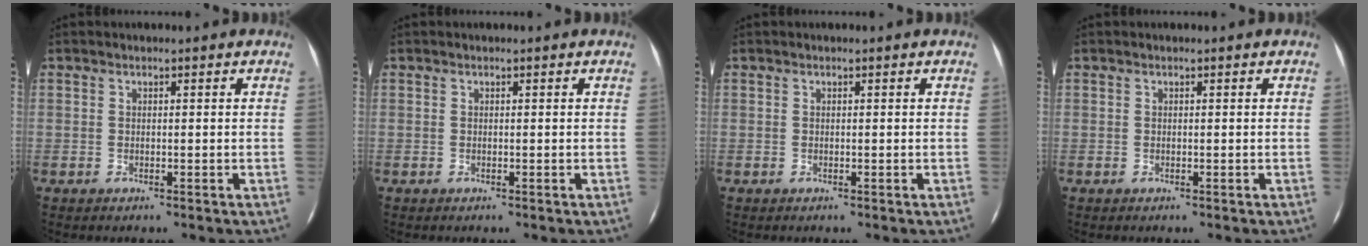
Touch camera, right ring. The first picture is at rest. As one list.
[{"total": 0.0}, {"total": 0.0}, {"total": 0.0}]